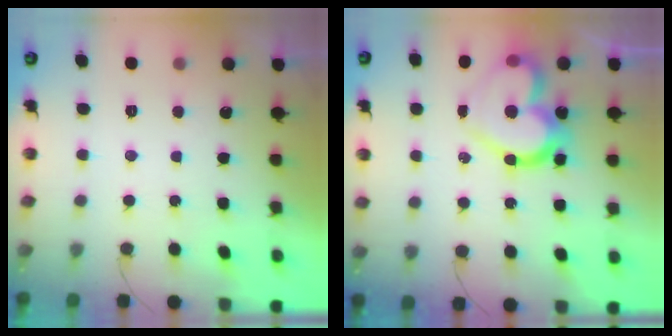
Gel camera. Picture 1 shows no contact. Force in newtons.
{"total": 18.8, "press": 18.7, "slide": 1.9}